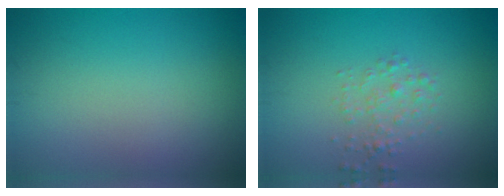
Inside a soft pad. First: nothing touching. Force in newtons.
{"total": 1.7, "press": 1.7, "slide": 0.1}